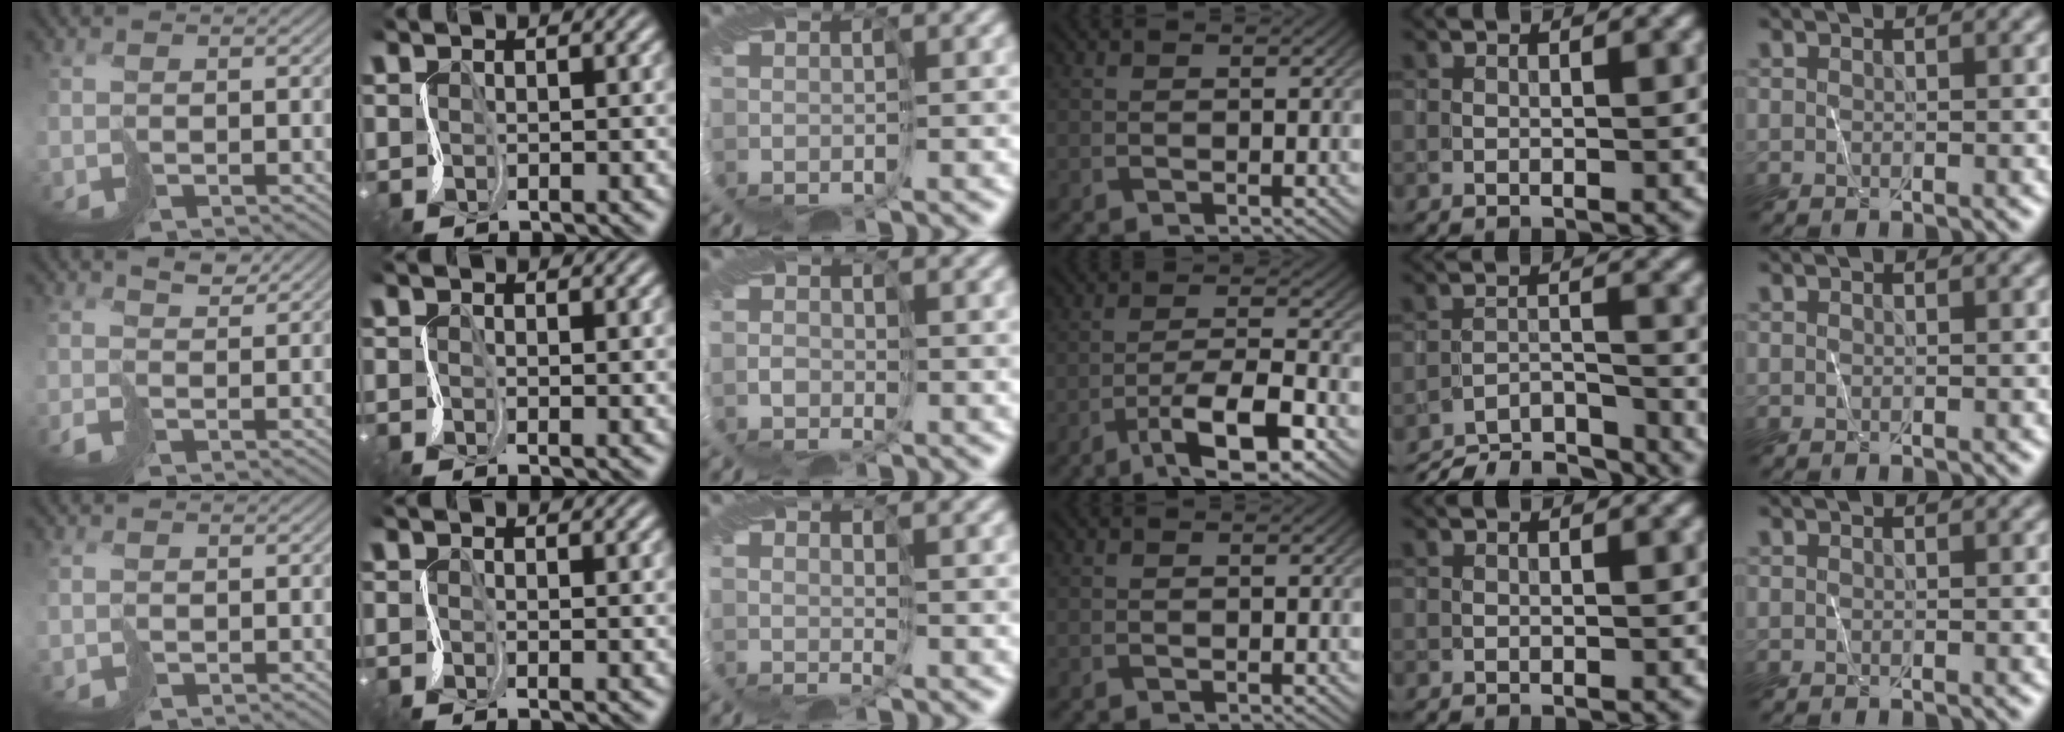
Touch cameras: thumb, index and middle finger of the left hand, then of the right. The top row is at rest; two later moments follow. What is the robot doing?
{"motion": "cut", "object": "bubble wrap"}